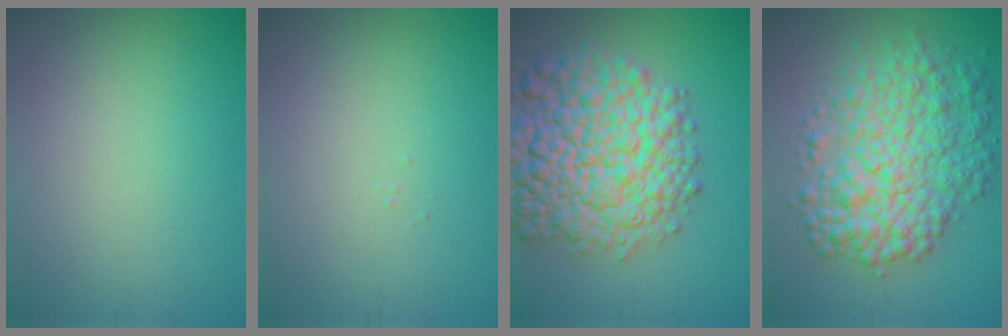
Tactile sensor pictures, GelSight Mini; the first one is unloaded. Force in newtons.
{"total": 0.0}
{"total": 12.8, "press": 12.8, "slide": 0.5}
{"total": 8.1, "press": 8.1, "slide": 0.1}